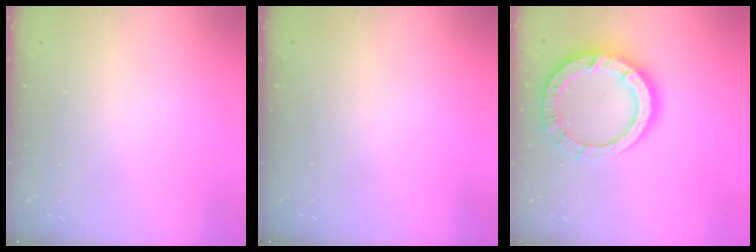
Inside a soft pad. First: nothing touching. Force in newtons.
{"total": 0.0}
{"total": 14.0, "press": 14.0, "slide": 1.3}